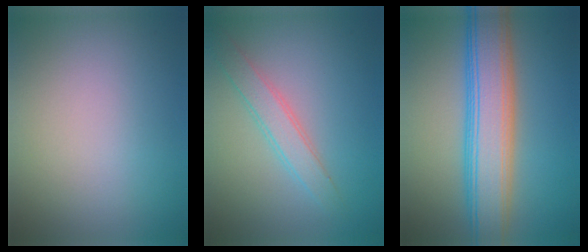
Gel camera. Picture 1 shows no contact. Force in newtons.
{"total": 2.6, "press": 2.6, "slide": 0.1}
{"total": 8.4, "press": 8.4, "slide": 0.3}